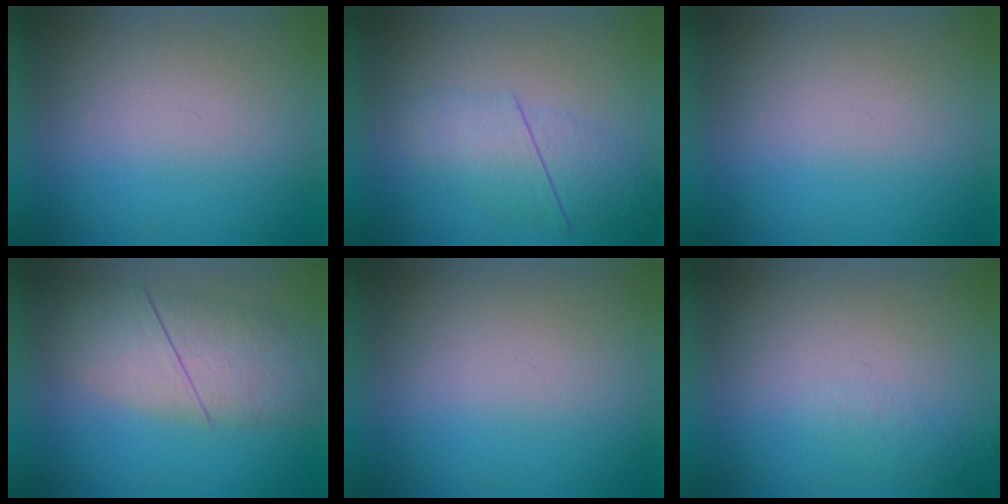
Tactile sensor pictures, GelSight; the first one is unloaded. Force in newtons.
{"total": 2.3}
{"total": 0.0}
{"total": 3.7}
{"total": 0.0}
{"total": 1.1}